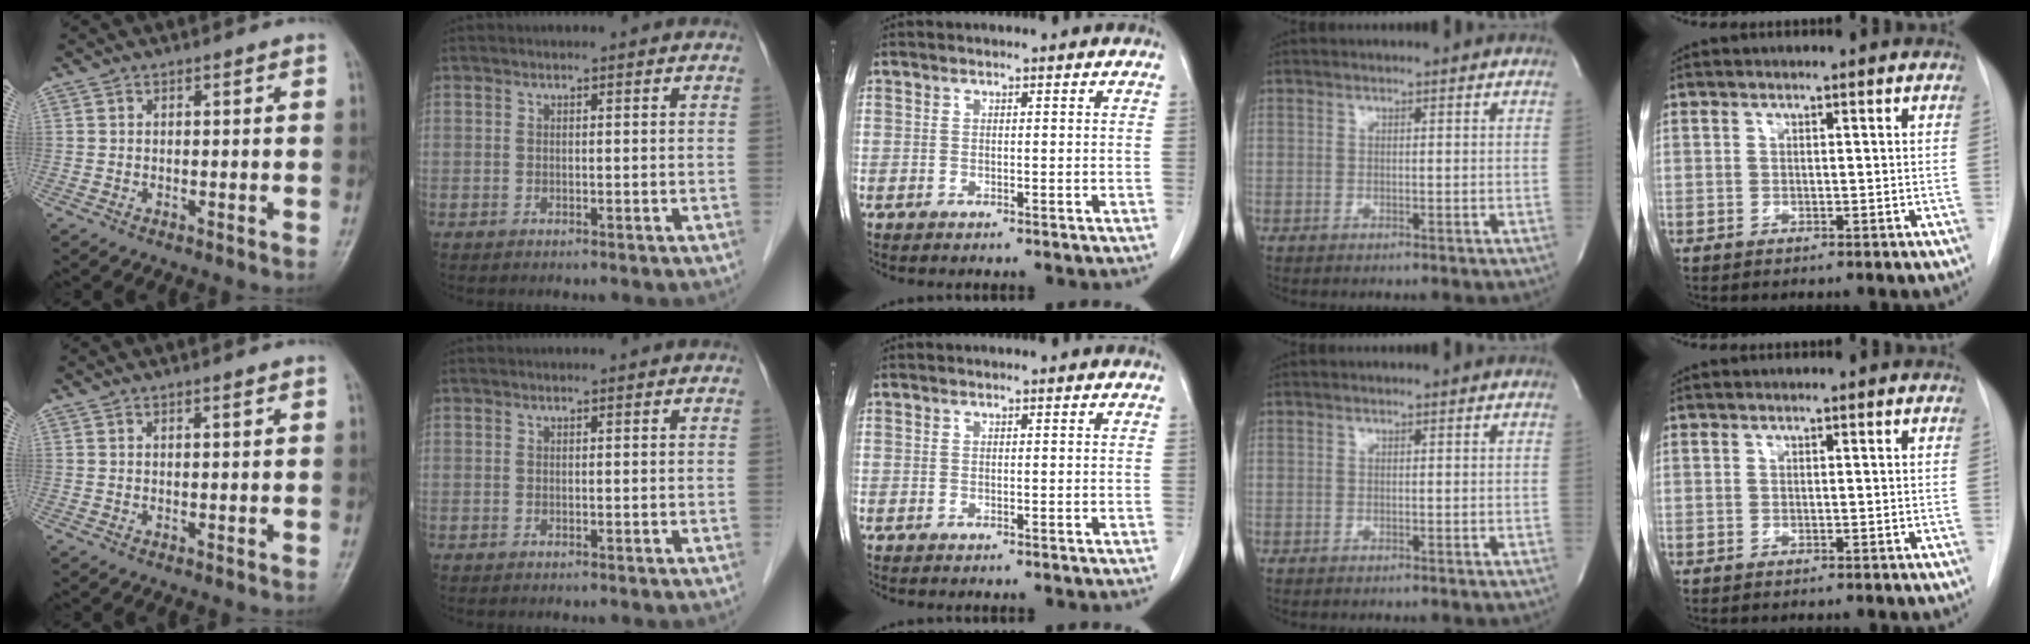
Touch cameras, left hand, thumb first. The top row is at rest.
{"thumb": {"total": 1.0, "force": [0.5, 0.3, 0.8], "torque": [-0.013, 0.001, 0.006]}}